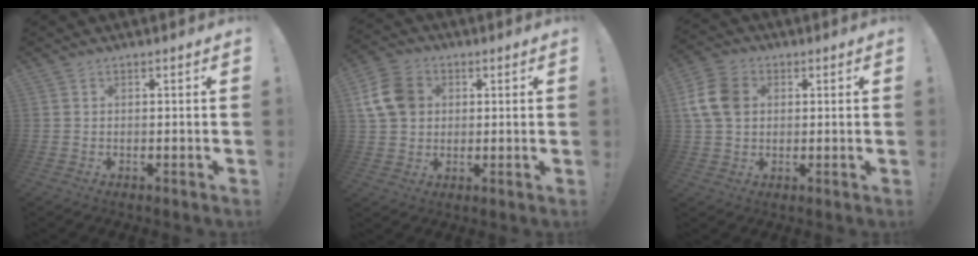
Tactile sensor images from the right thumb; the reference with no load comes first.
{"total": 12.2, "force": [2.9, 9.8, 6.6], "torque": [-0.124, 0.001, 0.061]}
{"total": 11.3, "force": [2.3, 8.6, 7.1], "torque": [-0.132, 0.007, 0.048]}